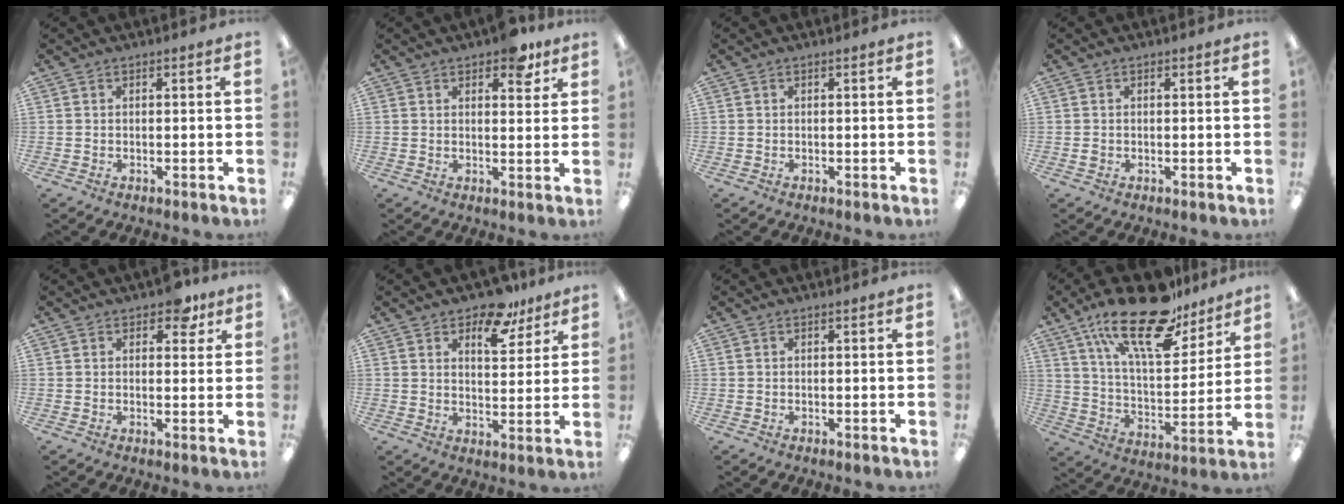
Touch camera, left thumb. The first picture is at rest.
{"total": 5.5, "force": [3.8, 2.6, 3.0], "torque": [-0.028, -0.015, 0.063]}
{"total": 0.0}
{"total": 0.8, "force": [-0.1, 0.8, 0.4], "torque": [-0.006, 0.004, -0.003]}
{"total": 4.8, "force": [2.8, 2.8, 2.6], "torque": [-0.018, -0.005, 0.044]}
{"total": 9.6, "force": [7.0, 4.5, 4.9], "torque": [-0.050, -0.041, 0.117]}
{"total": 0.0}
{"total": 24.0, "force": [16.3, 9.4, 14.8], "torque": [-0.245, -0.091, 0.279]}